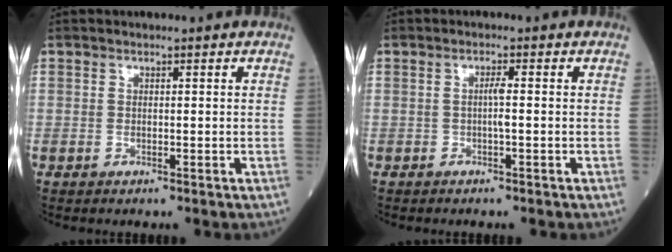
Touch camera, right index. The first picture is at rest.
{"total": 1.7, "force": [-0.2, -0.1, 1.7], "torque": [-0.032, 0.000, -0.003]}